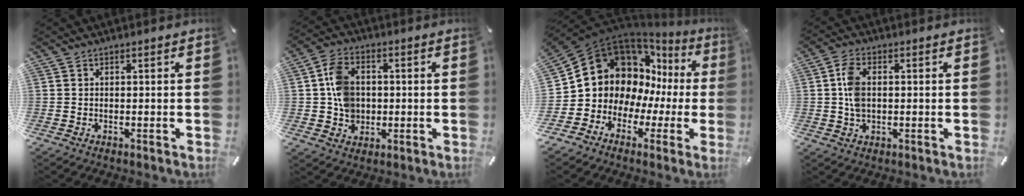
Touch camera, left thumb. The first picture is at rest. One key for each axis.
{"total": 8.7, "fx": 0.2, "fy": 7.4, "fz": 4.6, "tx": -0.099, "ty": 0.009, "tz": 0.006}
{"total": 13.4, "fx": 4.6, "fy": 11.7, "fz": 4.6, "tx": -0.086, "ty": -0.054, "tz": 0.099}
{"total": 5.9, "fx": 0.5, "fy": 3.7, "fz": 4.6, "tx": -0.098, "ty": 0.001, "tz": 0.005}